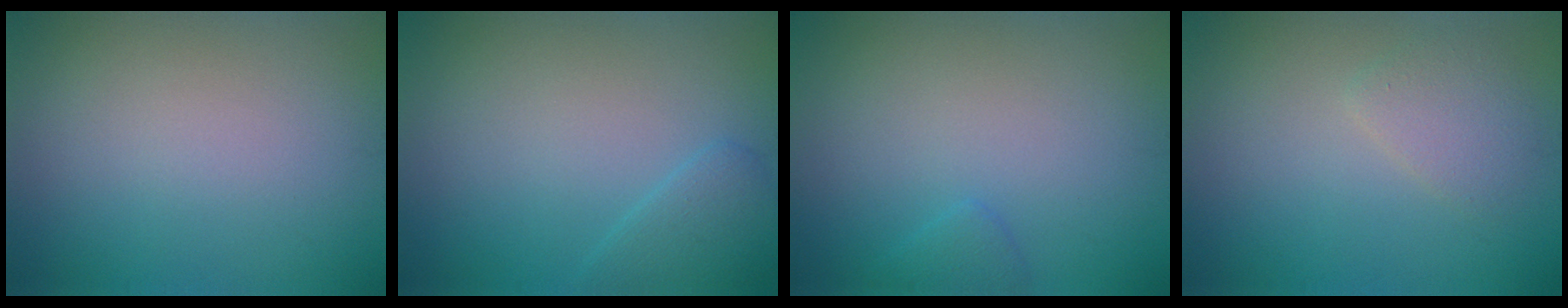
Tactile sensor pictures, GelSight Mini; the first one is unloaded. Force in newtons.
{"total": 1.8, "press": 1.8, "slide": 0.1}
{"total": 1.0, "press": 1.0, "slide": 0.1}
{"total": 1.8, "press": 1.8, "slide": 0.2}